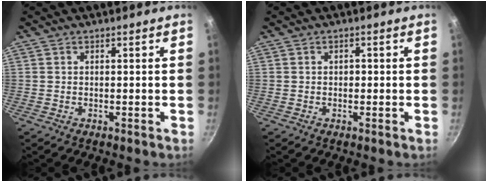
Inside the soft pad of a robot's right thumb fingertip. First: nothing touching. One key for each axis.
{"total": 1.3, "fx": 0.0, "fy": 1.0, "fz": 0.9, "tx": -0.012, "ty": 0.005, "tz": 0.000}